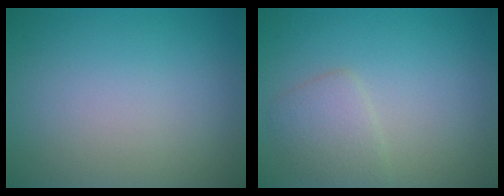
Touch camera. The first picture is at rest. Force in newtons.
{"total": 2.3, "press": 2.3, "slide": 0.0}